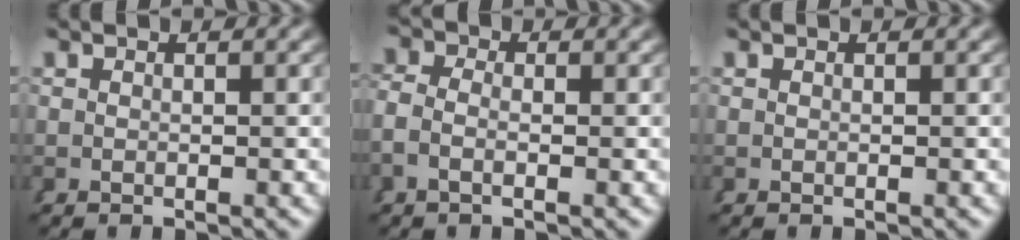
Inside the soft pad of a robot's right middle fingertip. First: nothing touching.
{"total": 2.2, "force": [-0.6, 1.4, 1.6], "torque": [-0.048, -0.007, -0.014]}
{"total": 0.0}